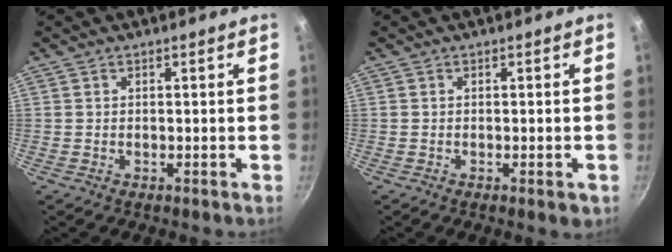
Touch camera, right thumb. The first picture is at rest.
{"total": 1.7, "force": [-0.6, 0.5, 1.5], "torque": [-0.025, -0.003, -0.009]}